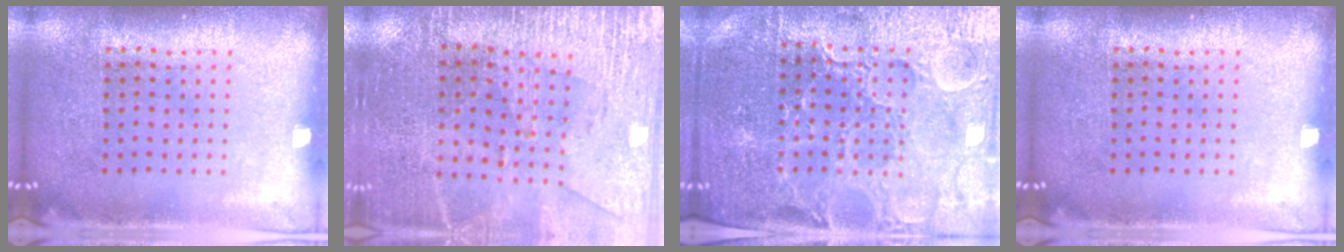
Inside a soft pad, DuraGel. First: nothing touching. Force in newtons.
{"total": 2.9, "press": 2.8, "slide": 0.8}
{"total": 4.2, "press": 4.1, "slide": 1.1}
{"total": 0.0}